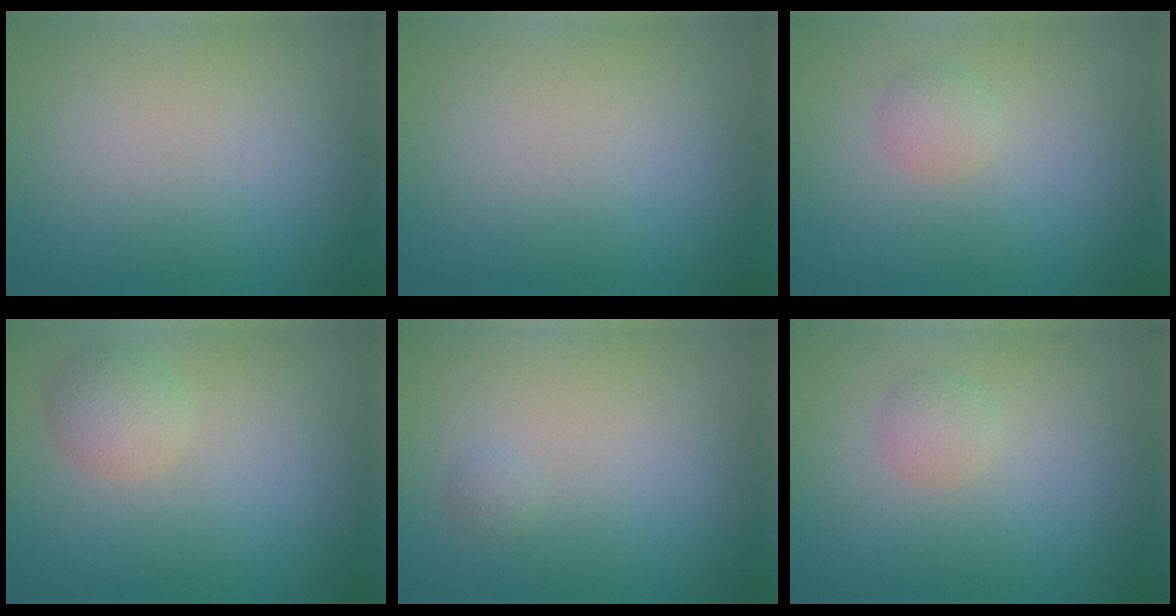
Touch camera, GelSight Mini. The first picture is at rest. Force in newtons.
{"total": 0.0}
{"total": 1.3, "press": 1.3, "slide": 0.0}
{"total": 2.3, "press": 2.3, "slide": 0.2}
{"total": 0.6, "press": 0.6, "slide": 0.0}
{"total": 1.3, "press": 1.3, "slide": 0.0}